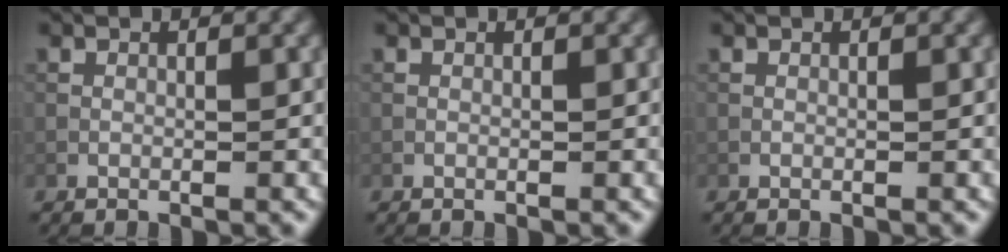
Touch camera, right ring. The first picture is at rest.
{"total": 0.0}
{"total": 0.0}